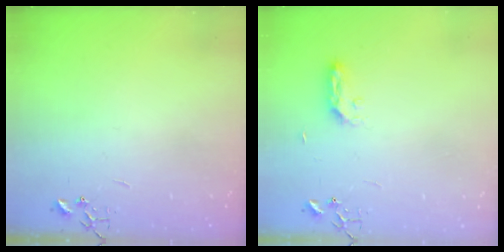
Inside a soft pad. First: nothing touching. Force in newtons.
{"total": 5.1, "press": 5.1, "slide": 0.6}